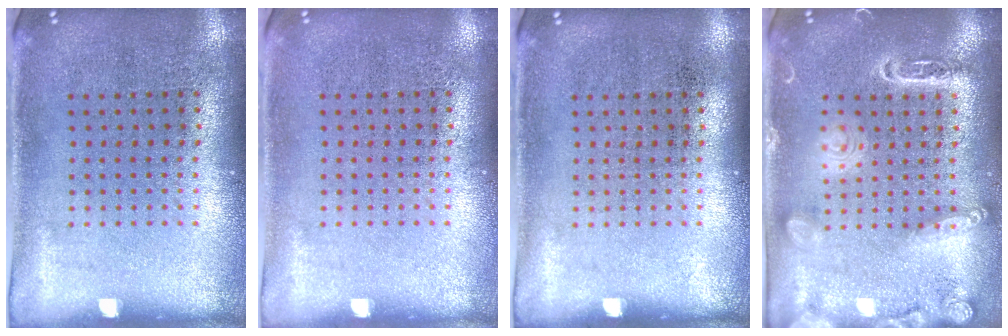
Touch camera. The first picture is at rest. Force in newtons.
{"total": 0.0}
{"total": 0.0}
{"total": 1.8, "press": 1.8, "slide": 0.2}